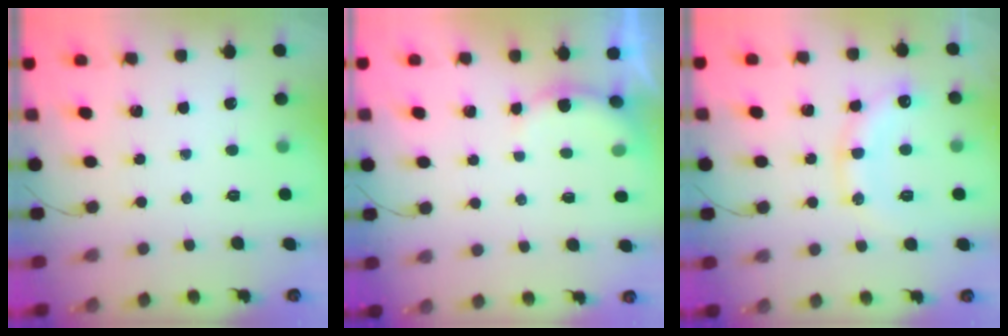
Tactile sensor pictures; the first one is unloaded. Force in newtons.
{"total": 4.5, "press": 4.5, "slide": 0.5}
{"total": 13.5, "press": 13.5, "slide": 0.7}